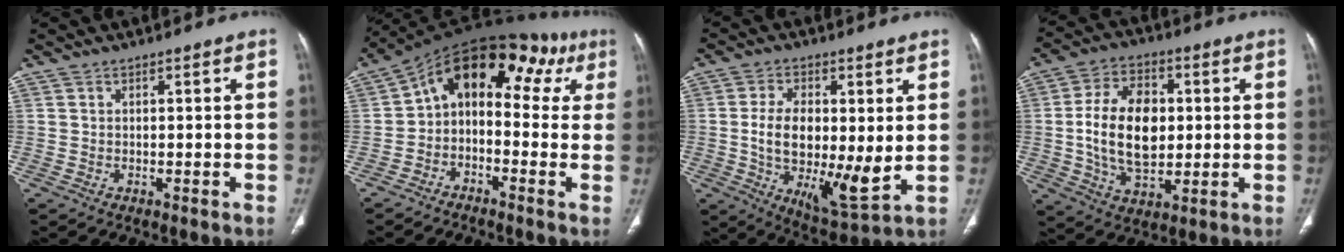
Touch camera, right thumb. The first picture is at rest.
{"total": 15.9, "force": [3.3, 10.0, 11.9], "torque": [-0.113, 0.061, 0.035]}
{"total": 14.5, "force": [0.4, 6.4, 13.0], "torque": [-0.210, -0.022, 0.011]}
{"total": 15.1, "force": [0.8, 9.5, 11.7], "torque": [-0.186, 0.005, 0.016]}